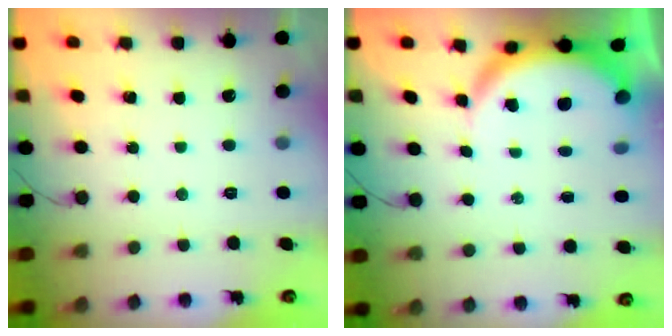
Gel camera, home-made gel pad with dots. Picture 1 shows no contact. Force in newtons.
{"total": 6.4, "press": 6.3, "slide": 0.5}